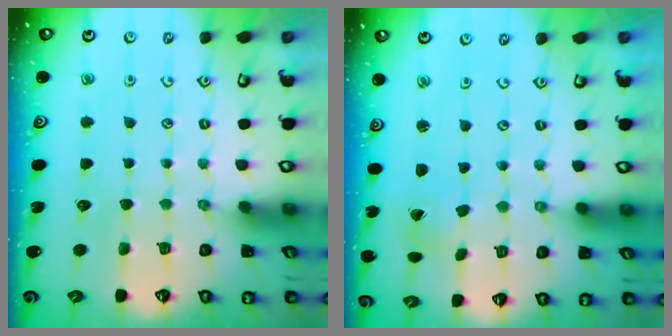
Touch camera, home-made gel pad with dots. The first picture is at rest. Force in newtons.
{"total": 1.0, "press": 1.0, "slide": 0.0}